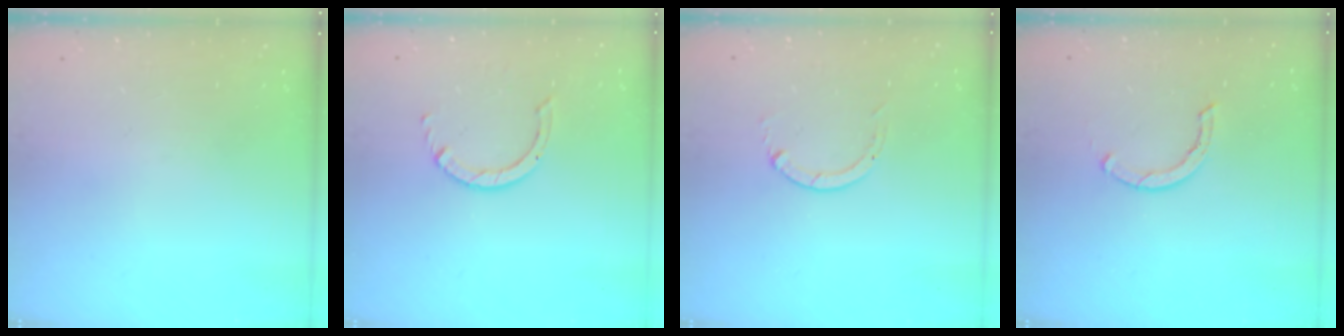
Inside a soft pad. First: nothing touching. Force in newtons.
{"total": 1.4, "press": 1.4, "slide": 0.2}
{"total": 0.6, "press": 0.5, "slide": 0.1}
{"total": 1.7, "press": 1.6, "slide": 0.3}